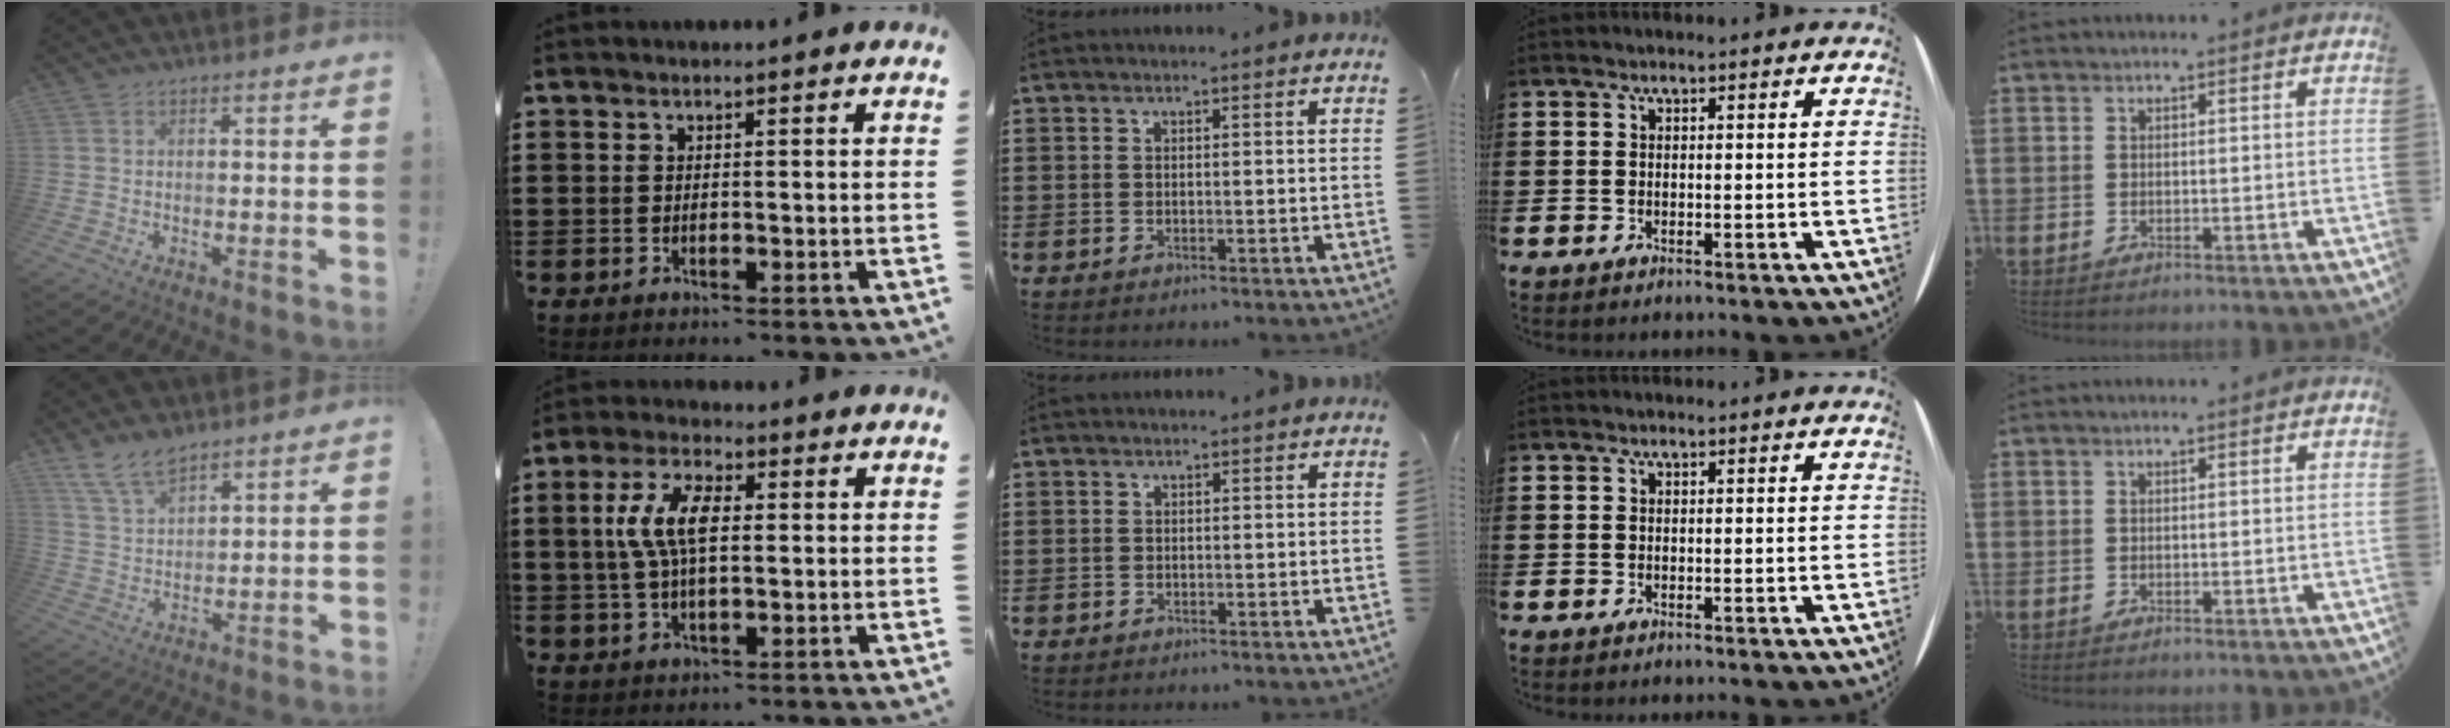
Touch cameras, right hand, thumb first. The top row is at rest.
{"thumb": {"total": 8.6, "force": [6.9, 3.5, 3.8], "torque": [-0.075, -0.035, 0.134]}, "index": {"total": 7.9, "force": [1.1, 3.4, 7.0], "torque": [-0.156, 0.008, 0.012]}, "middle": {"total": 0.5, "force": [-0.4, 0.3, -0.1], "torque": [0.002, 0.004, -0.011]}}